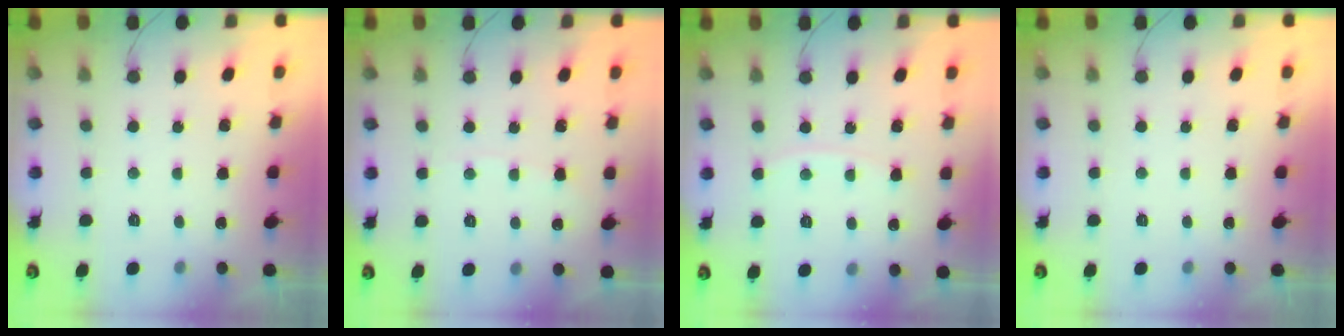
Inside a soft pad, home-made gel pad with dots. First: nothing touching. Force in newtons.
{"total": 3.3, "press": 3.3, "slide": 0.3}
{"total": 5.7, "press": 5.7, "slide": 0.6}
{"total": 0.0}